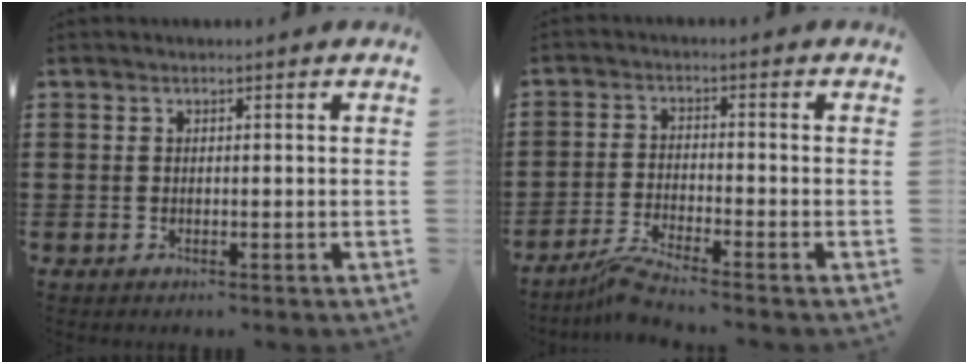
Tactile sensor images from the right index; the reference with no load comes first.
{"total": 3.7, "force": [-3.3, -0.3, 1.6], "torque": [-0.043, -0.007, -0.067]}